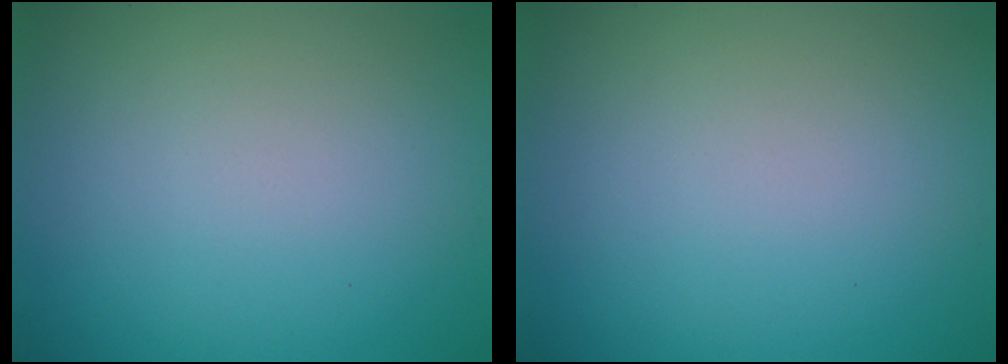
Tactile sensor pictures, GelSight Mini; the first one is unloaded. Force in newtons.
{"total": 0.0}